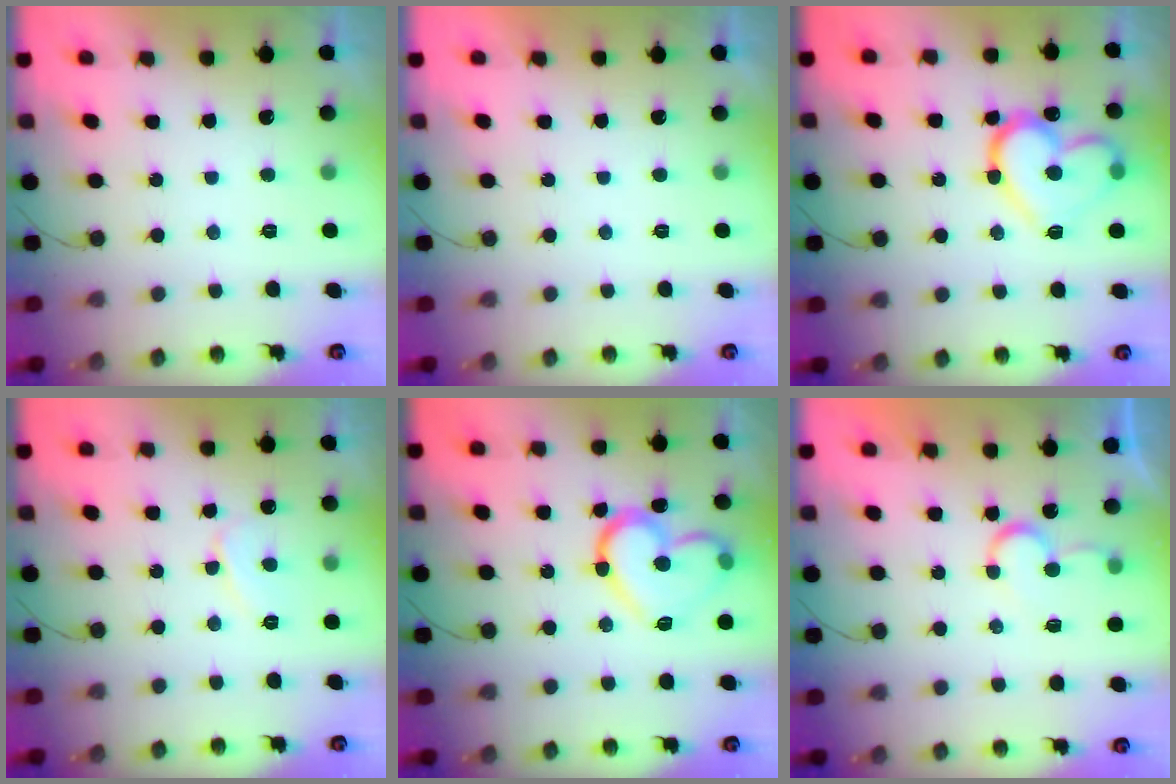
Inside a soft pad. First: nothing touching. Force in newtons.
{"total": 1.7, "press": 1.7, "slide": 0.0}
{"total": 17.2, "press": 17.2, "slide": 1.0}
{"total": 5.6, "press": 5.5, "slide": 0.8}
{"total": 15.8, "press": 15.8, "slide": 0.8}
{"total": 6.9, "press": 6.9, "slide": 0.6}